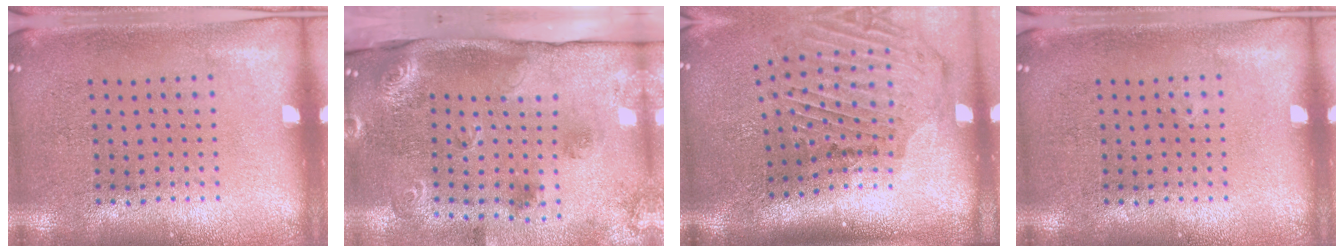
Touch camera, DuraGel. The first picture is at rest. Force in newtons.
{"total": 2.5, "press": 1.9, "slide": 1.7}
{"total": 2.0, "press": 1.7, "slide": 1.1}
{"total": 0.0}